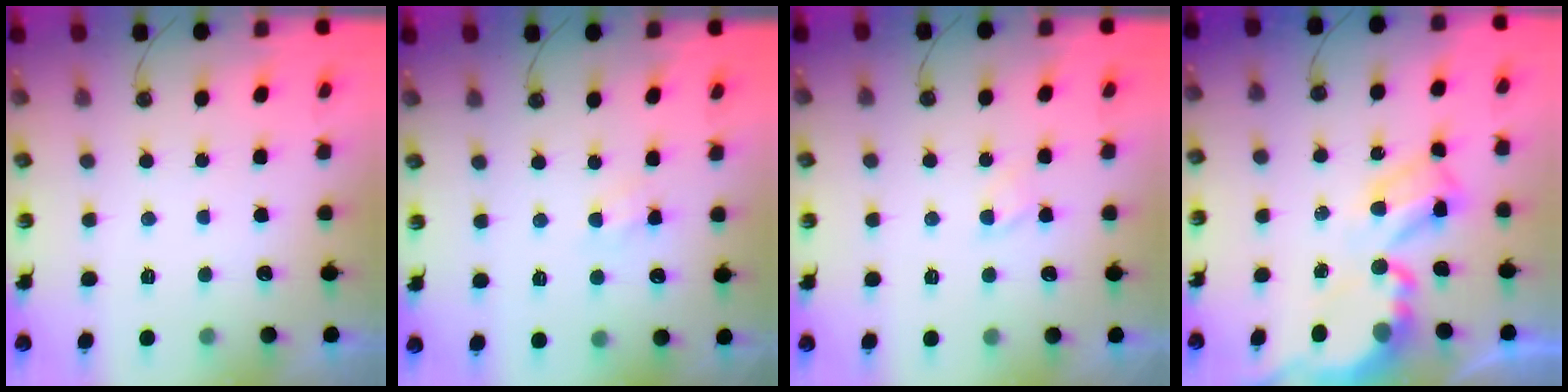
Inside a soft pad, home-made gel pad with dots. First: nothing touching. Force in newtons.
{"total": 6.7, "press": 6.6, "slide": 0.9}
{"total": 2.3, "press": 2.2, "slide": 0.3}
{"total": 9.4, "press": 9.4, "slide": 0.4}